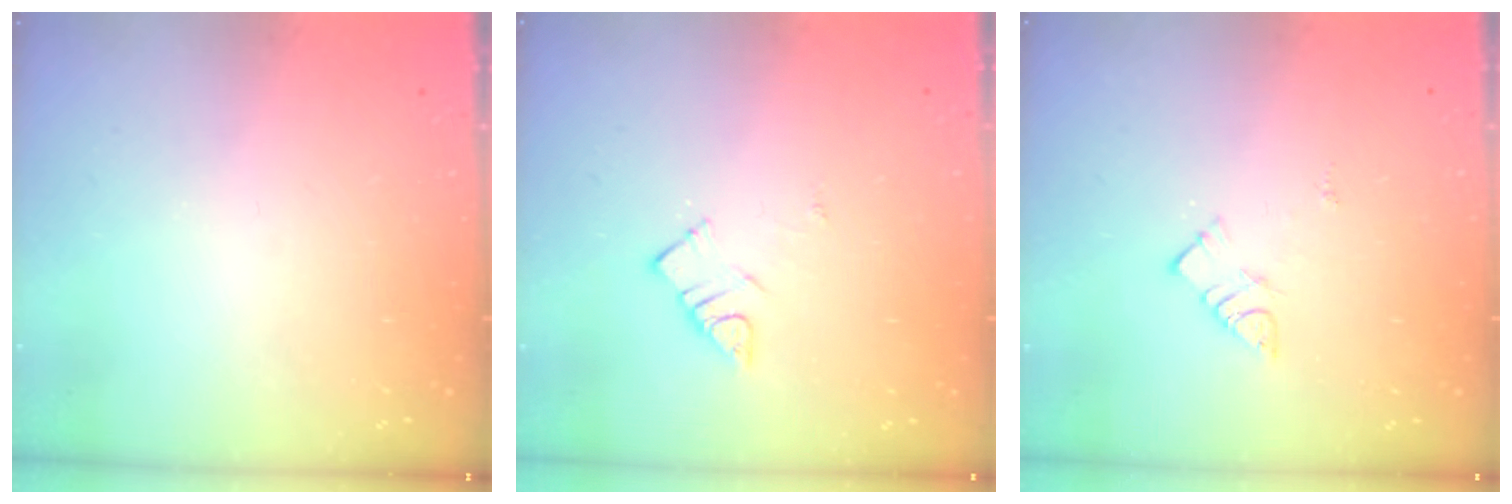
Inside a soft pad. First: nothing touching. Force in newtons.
{"total": 4.3, "press": 4.3, "slide": 0.5}
{"total": 5.6, "press": 5.6, "slide": 0.1}